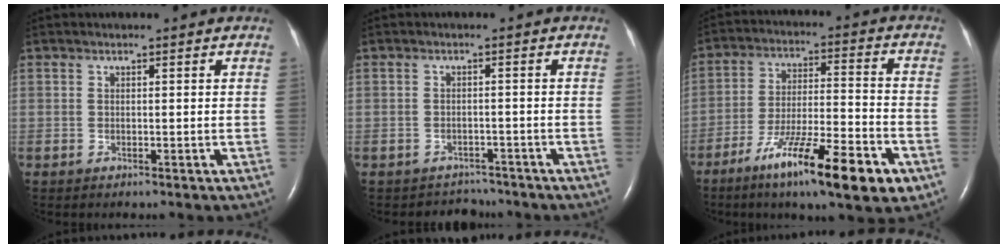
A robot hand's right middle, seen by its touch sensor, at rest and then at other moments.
{"total": 3.3, "force": [-3.0, 1.3, -0.8], "torque": [0.005, 0.009, -0.043]}
{"total": 16.7, "force": [-9.3, 1.9, 13.7], "torque": [-0.215, -0.024, -0.148]}